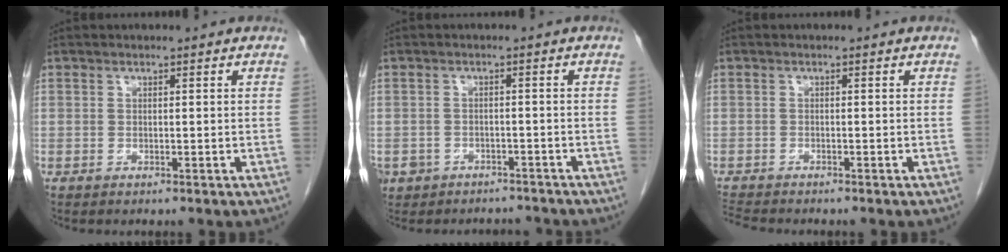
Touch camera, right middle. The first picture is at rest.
{"total": 7.9, "force": [-6.1, 4.9, 1.5], "torque": [-0.035, 0.010, -0.077]}
{"total": 2.7, "force": [-2.7, -0.1, 0.5], "torque": [-0.017, -0.016, -0.049]}